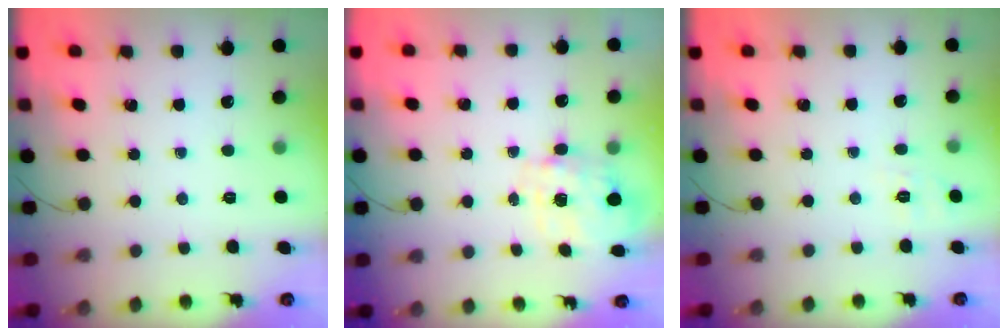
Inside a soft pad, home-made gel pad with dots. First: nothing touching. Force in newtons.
{"total": 3.8, "press": 3.7, "slide": 0.9}
{"total": 3.9, "press": 3.3, "slide": 2.0}